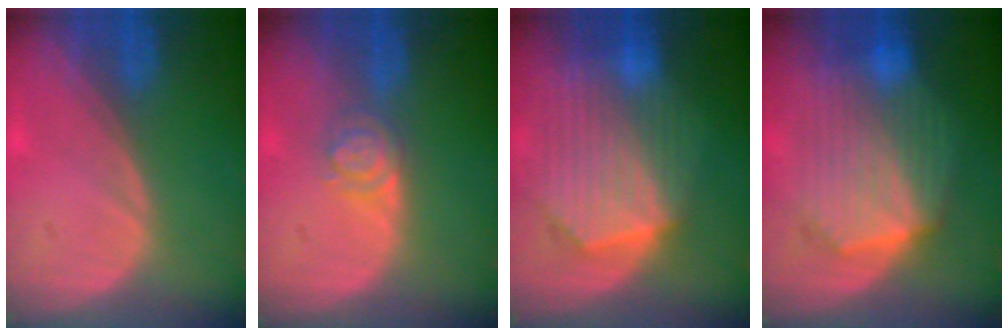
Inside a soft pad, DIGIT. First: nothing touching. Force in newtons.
{"total": 3.8, "press": 3.4, "slide": 1.7}
{"total": 10.3, "press": 8.9, "slide": 5.3}
{"total": 10.1, "press": 10.0, "slide": 0.9}